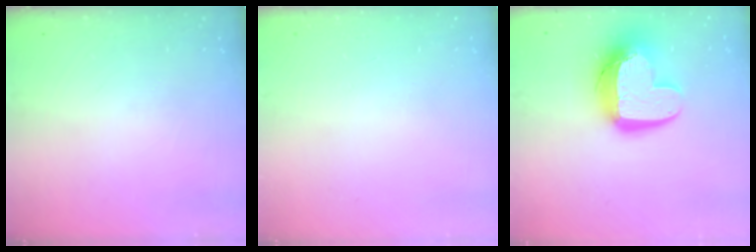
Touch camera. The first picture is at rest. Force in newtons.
{"total": 0.0}
{"total": 14.6, "press": 14.6, "slide": 1.4}